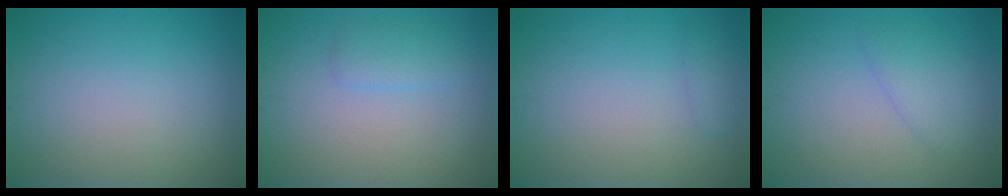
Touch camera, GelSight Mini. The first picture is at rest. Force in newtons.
{"total": 1.6, "press": 1.6, "slide": 0.2}
{"total": 0.8, "press": 0.8, "slide": 0.0}
{"total": 2.0, "press": 2.0, "slide": 0.2}